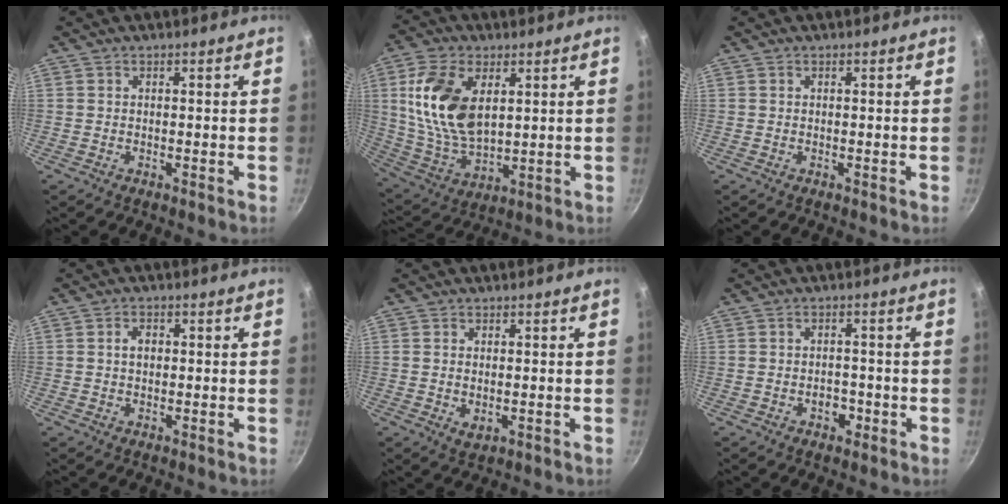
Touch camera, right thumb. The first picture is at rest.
{"total": 16.3, "force": [4.2, 9.5, 12.6], "torque": [-0.231, -0.017, 0.092]}
{"total": 0.0}
{"total": 2.3, "force": [0.2, 1.6, 1.6], "torque": [-0.017, 0.007, 0.003]}
{"total": 2.3, "force": [-0.2, 1.4, 1.8], "torque": [-0.031, -0.008, 0.000]}
{"total": 2.8, "force": [-1.3, 2.1, 1.5], "torque": [-0.006, 0.011, -0.018]}